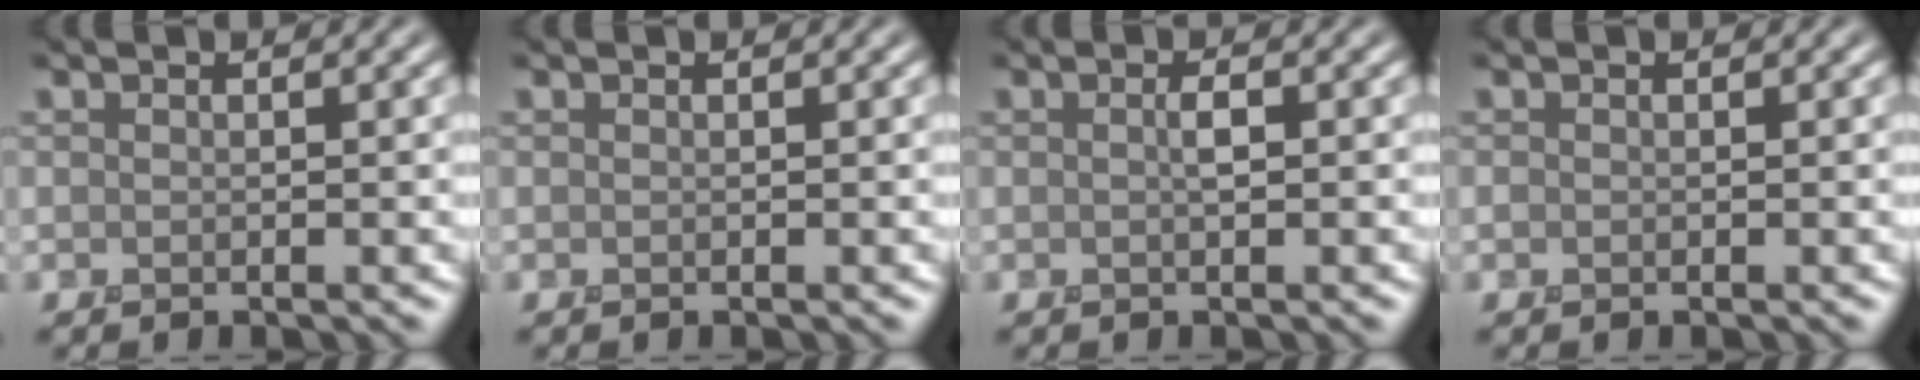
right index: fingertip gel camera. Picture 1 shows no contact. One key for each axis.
{"total": 0.0}
{"total": 1.2, "fx": 0.1, "fy": 0.2, "fz": 1.2, "tx": -0.023, "ty": 0.005, "tz": 0.002}
{"total": 0.0}